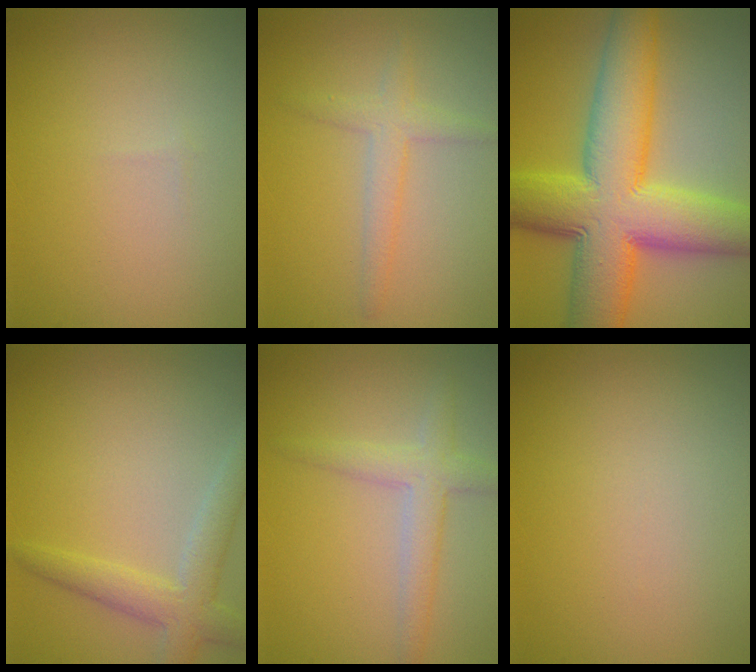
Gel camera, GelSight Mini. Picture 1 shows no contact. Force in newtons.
{"total": 2.2, "press": 2.2, "slide": 0.0}
{"total": 12.8, "press": 12.8, "slide": 0.3}
{"total": 3.5, "press": 3.5, "slide": 0.1}
{"total": 1.9, "press": 1.8, "slide": 0.3}
{"total": 0.0}